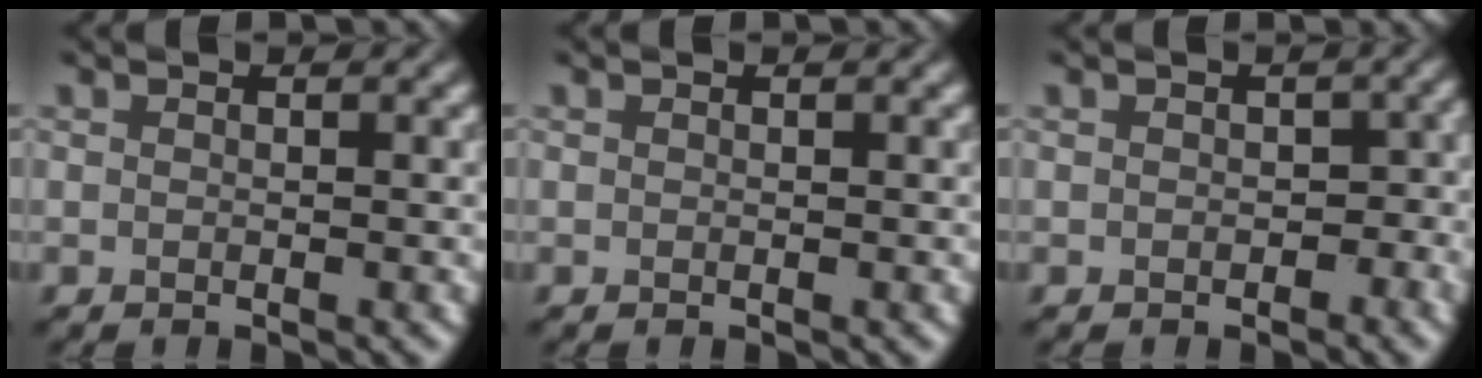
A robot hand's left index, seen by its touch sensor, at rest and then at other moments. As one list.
[{"total": 0.0}, {"total": 1.8, "force": [-0.4, 1.4, 1.1], "torque": [-0.008, -0.004, -0.008]}]